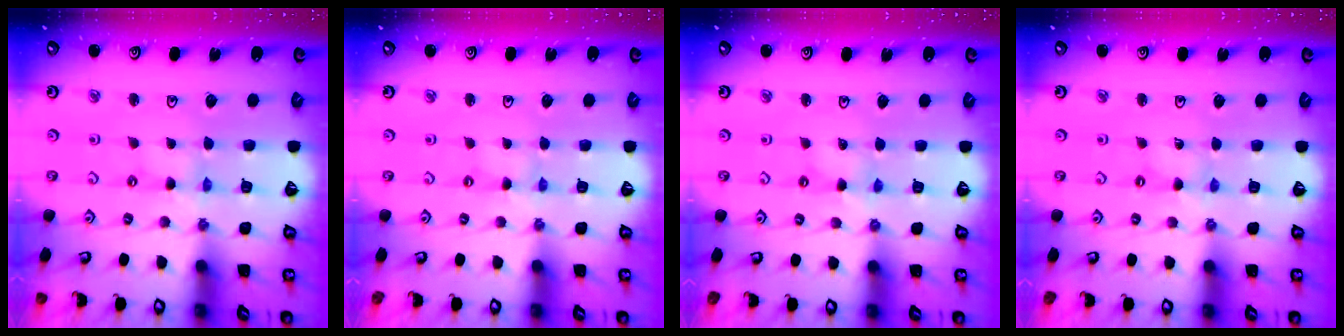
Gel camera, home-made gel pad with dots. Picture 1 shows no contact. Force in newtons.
{"total": 0.0}
{"total": 1.9, "press": 1.9, "slide": 0.2}
{"total": 0.0}